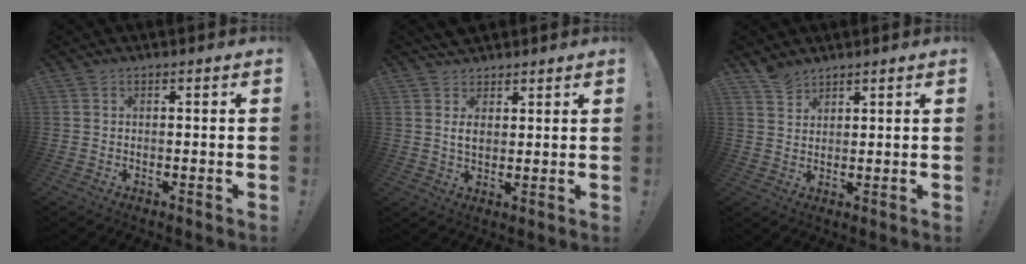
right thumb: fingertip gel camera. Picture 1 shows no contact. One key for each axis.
{"total": 5.0, "fx": 2.8, "fy": 3.5, "fz": 2.3, "tx": -0.028, "ty": -0.017, "tz": 0.051}
{"total": 3.8, "fx": 3.4, "fy": 1.7, "fz": 0.7, "tx": -0.012, "ty": -0.019, "tz": 0.065}